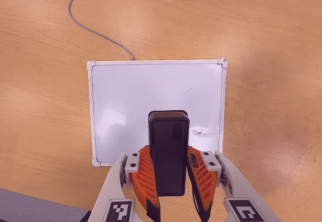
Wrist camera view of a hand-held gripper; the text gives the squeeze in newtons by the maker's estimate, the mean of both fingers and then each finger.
{"total": 8.6, "left": 7.1, "right": 10.0}